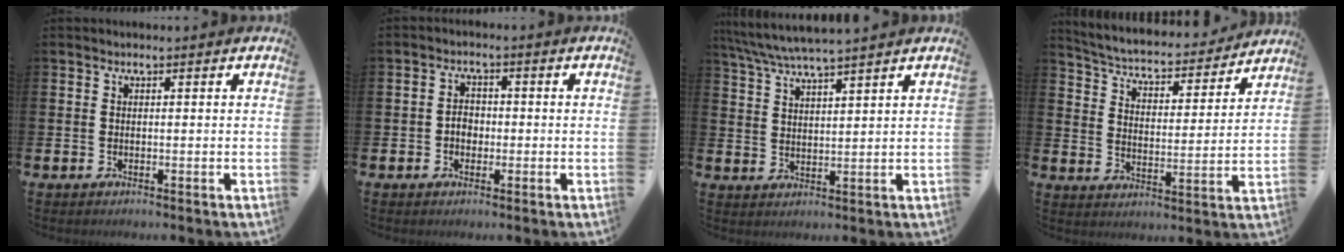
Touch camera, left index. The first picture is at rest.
{"total": 2.4, "force": [-0.6, 1.9, 1.4], "torque": [-0.015, 0.001, -0.016]}
{"total": 5.3, "force": [5.0, -0.2, 1.7], "torque": [-0.054, -0.022, 0.090]}
{"total": 4.7, "force": [4.4, 1.1, 1.1], "torque": [-0.048, -0.040, 0.068]}